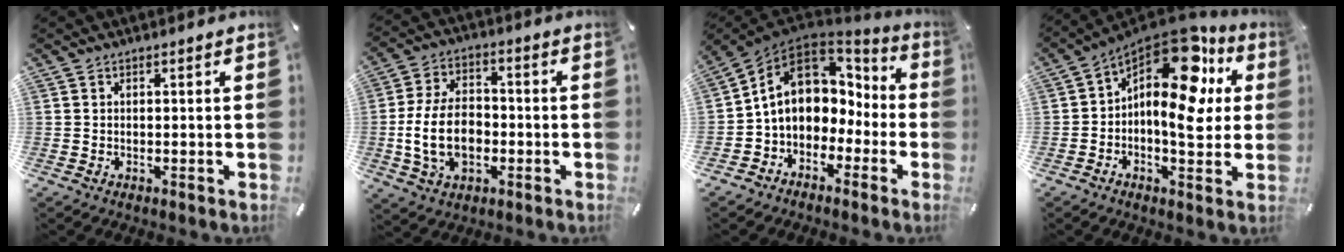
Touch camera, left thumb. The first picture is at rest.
{"total": 13.8, "force": [-2.3, 9.4, 9.9], "torque": [-0.223, 0.007, -0.039]}
{"total": 12.6, "force": [1.7, 10.2, 7.2], "torque": [-0.138, -0.003, 0.031]}
{"total": 17.9, "force": [6.5, 8.9, 14.1], "torque": [-0.223, -0.057, 0.103]}